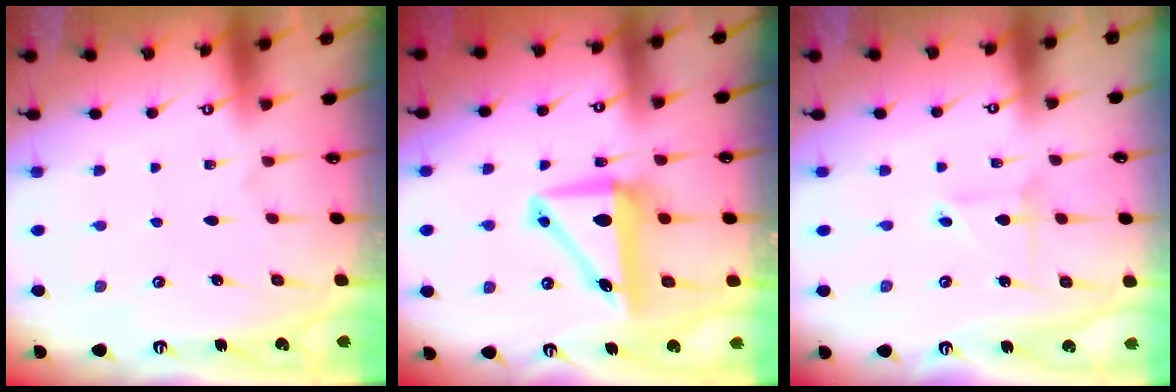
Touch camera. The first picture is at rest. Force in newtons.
{"total": 9.5, "press": 9.3, "slide": 2.1}
{"total": 2.7, "press": 2.7, "slide": 0.2}